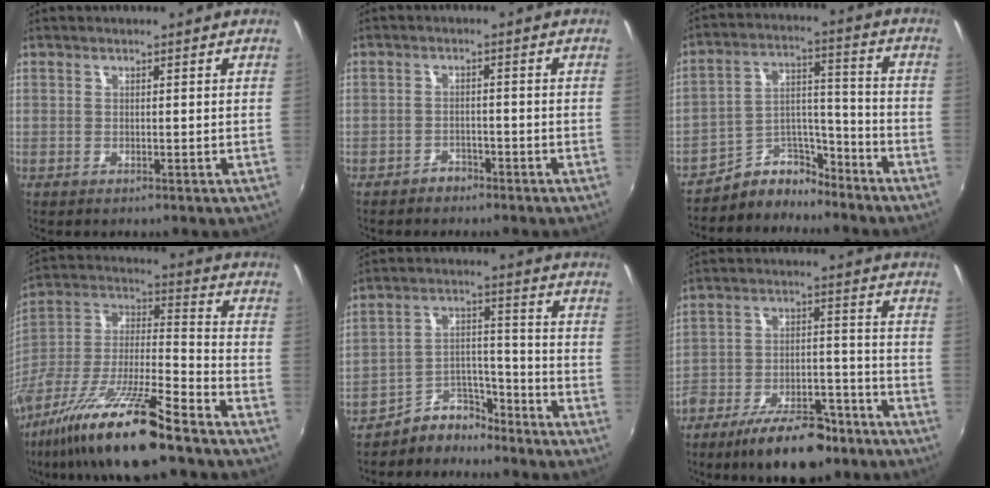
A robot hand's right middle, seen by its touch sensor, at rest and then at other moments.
{"total": 2.6, "force": [-2.2, 1.3, 0.2], "torque": [-0.013, 0.004, -0.036]}
{"total": 8.4, "force": [-7.5, 3.5, 1.1], "torque": [-0.019, 0.046, -0.135]}
{"total": 22.4, "force": [-15.6, 3.0, 15.8], "torque": [-0.294, -0.031, -0.283]}
{"total": 7.2, "force": [-6.6, 2.8, 0.7], "torque": [-0.012, 0.032, -0.121]}
{"total": 14.5, "force": [-10.8, 5.4, 8.0], "torque": [-0.149, 0.001, -0.164]}